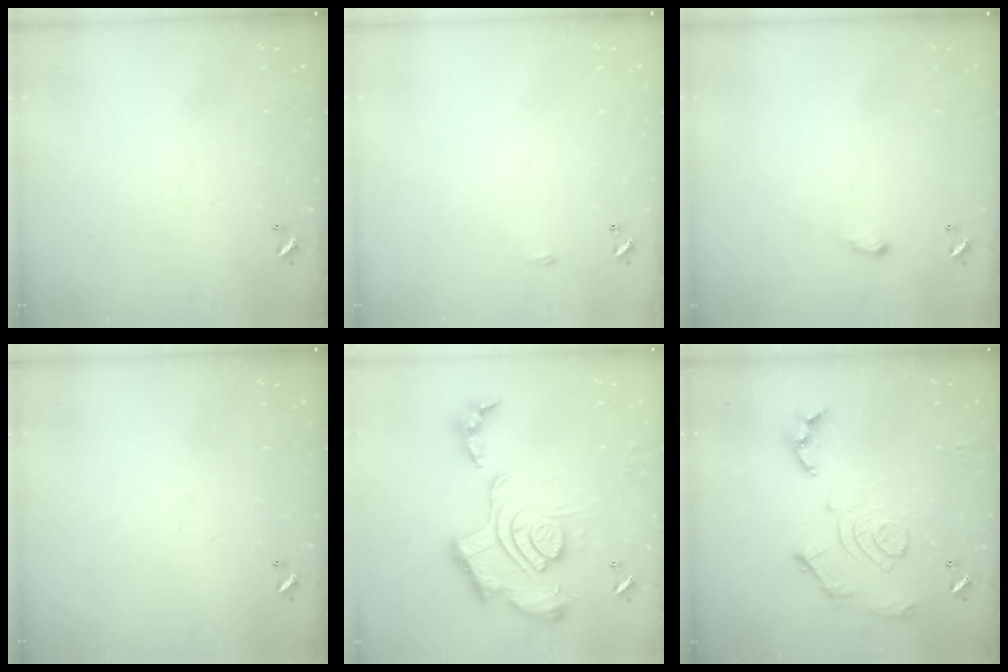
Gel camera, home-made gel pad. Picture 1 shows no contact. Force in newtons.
{"total": 2.2, "press": 2.1, "slide": 0.4}
{"total": 2.0, "press": 2.0, "slide": 0.3}
{"total": 0.0}
{"total": 2.5, "press": 1.9, "slide": 1.7}
{"total": 16.8, "press": 16.7, "slide": 1.6}